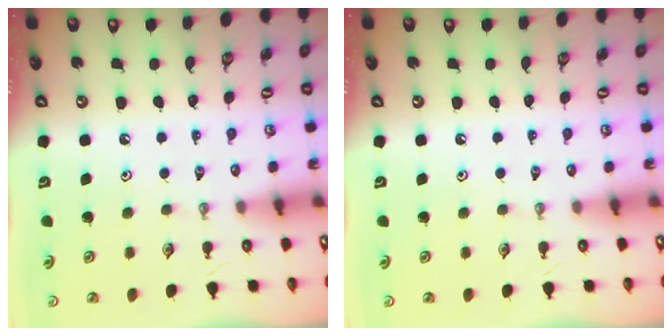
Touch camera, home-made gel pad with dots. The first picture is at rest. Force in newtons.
{"total": 0.0}